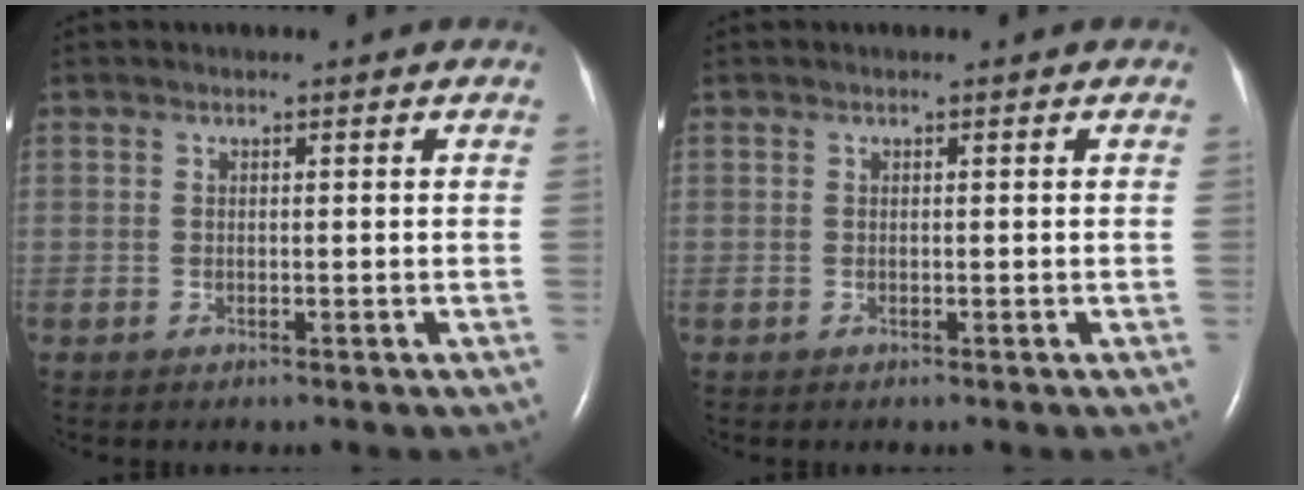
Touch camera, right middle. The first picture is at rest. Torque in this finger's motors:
{"motor_torque": [0.02, -0.02, 0.00, 0.00]}